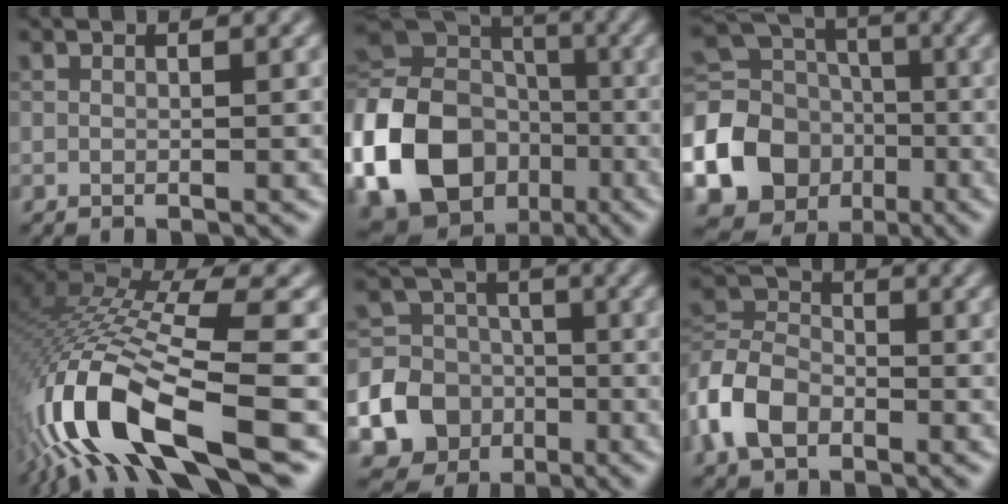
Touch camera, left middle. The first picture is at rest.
{"total": 19.6, "force": [-6.8, 16.3, 8.5], "torque": [-0.200, -0.031, -0.147]}
{"total": 18.1, "force": [-6.3, 16.0, 5.6], "torque": [-0.153, -0.044, -0.136]}
{"total": 13.5, "force": [-5.3, 4.0, 11.7], "torque": [-0.254, 0.010, -0.085]}
{"total": 14.4, "force": [-5.5, 13.0, 2.8], "torque": [-0.085, -0.042, -0.109]}
{"total": 5.7, "force": [-2.7, 3.8, 3.2], "torque": [-0.070, 0.007, -0.065]}